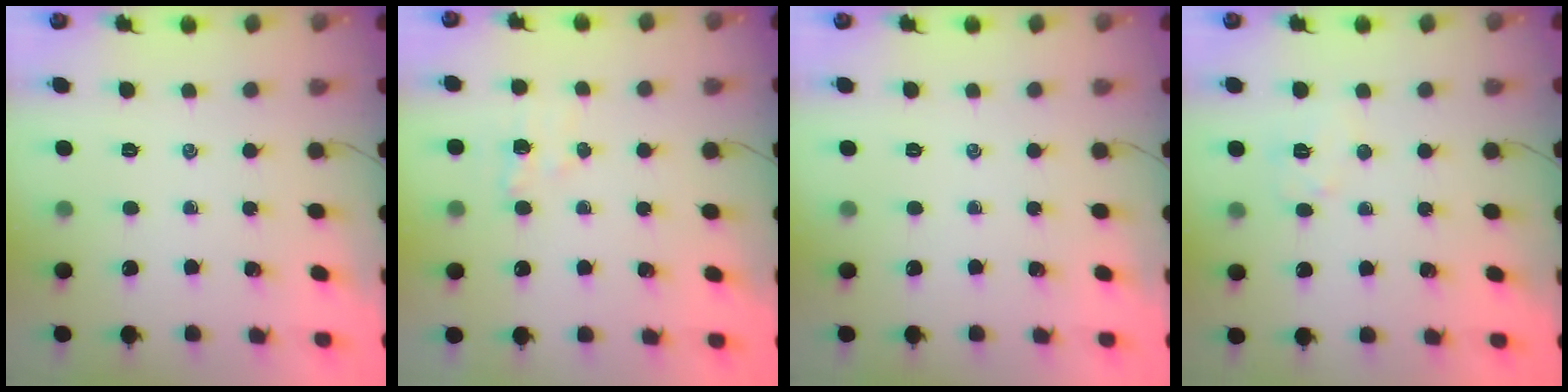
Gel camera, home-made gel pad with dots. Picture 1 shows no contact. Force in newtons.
{"total": 3.6, "press": 3.4, "slide": 1.2}
{"total": 0.0}
{"total": 5.2, "press": 5.1, "slide": 0.9}